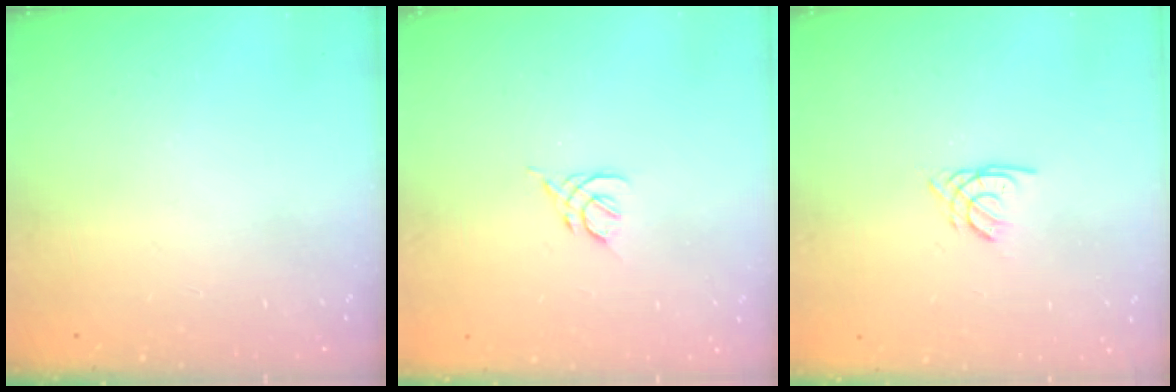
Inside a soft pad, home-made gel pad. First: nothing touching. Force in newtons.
{"total": 2.8, "press": 2.8, "slide": 0.7}
{"total": 1.8, "press": 1.8, "slide": 0.3}